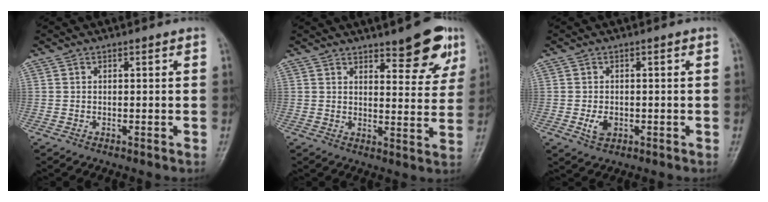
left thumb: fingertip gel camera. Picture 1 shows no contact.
{"total": 9.9, "force": [6.5, 3.4, 6.7], "torque": [-0.052, -0.037, 0.086]}
{"total": 3.0, "force": [-0.7, 2.1, 2.1], "torque": [-0.034, -0.001, -0.011]}